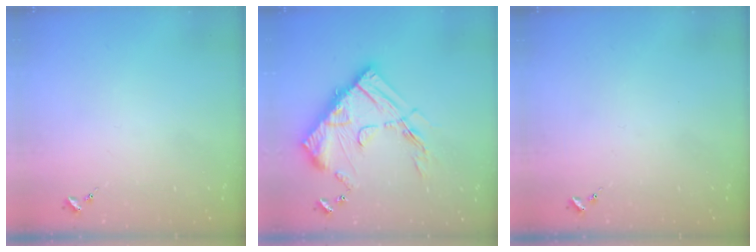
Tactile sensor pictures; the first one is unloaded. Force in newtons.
{"total": 21.5, "press": 21.4, "slide": 1.6}
{"total": 0.0}